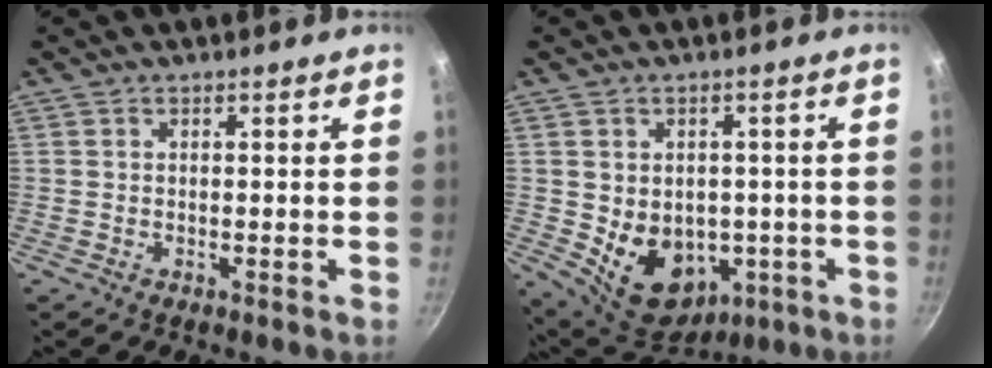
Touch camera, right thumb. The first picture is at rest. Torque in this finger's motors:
{"motor_torque": [-0.32, 1.03, 0.59, 0.28, 0.08]}